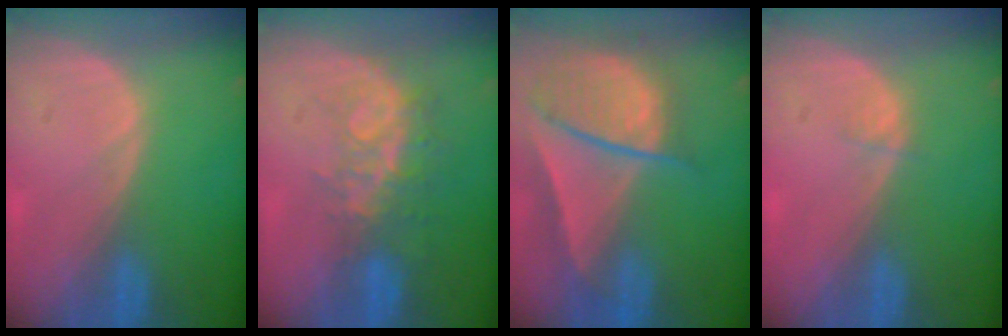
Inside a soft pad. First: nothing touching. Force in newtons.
{"total": 8.5, "press": 7.0, "slide": 4.8}
{"total": 9.6, "press": 8.2, "slide": 5.0}
{"total": 0.8, "press": 0.7, "slide": 0.4}